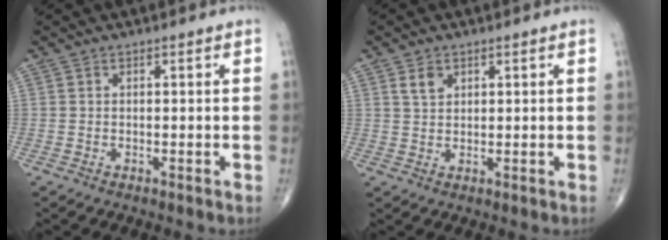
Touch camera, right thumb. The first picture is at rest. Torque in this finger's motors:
{"motor_torque": [0.02, -0.03, 0.23, 0.21, 0.03]}